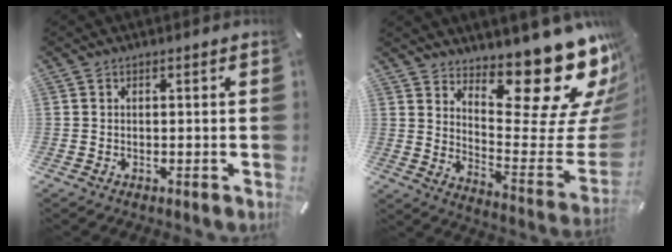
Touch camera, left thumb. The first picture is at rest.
{"total": 21.3, "force": [15.5, 7.5, 12.7], "torque": [-0.122, -0.145, 0.244]}